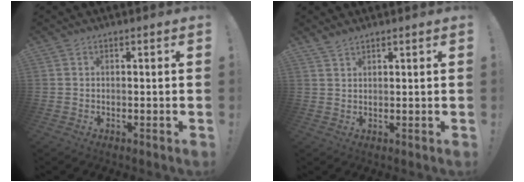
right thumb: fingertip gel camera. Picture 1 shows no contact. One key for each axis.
{"total": 2.2, "fx": 2.0, "fy": 0.5, "fz": 0.8, "tx": -0.016, "ty": -0.012, "tz": 0.037}